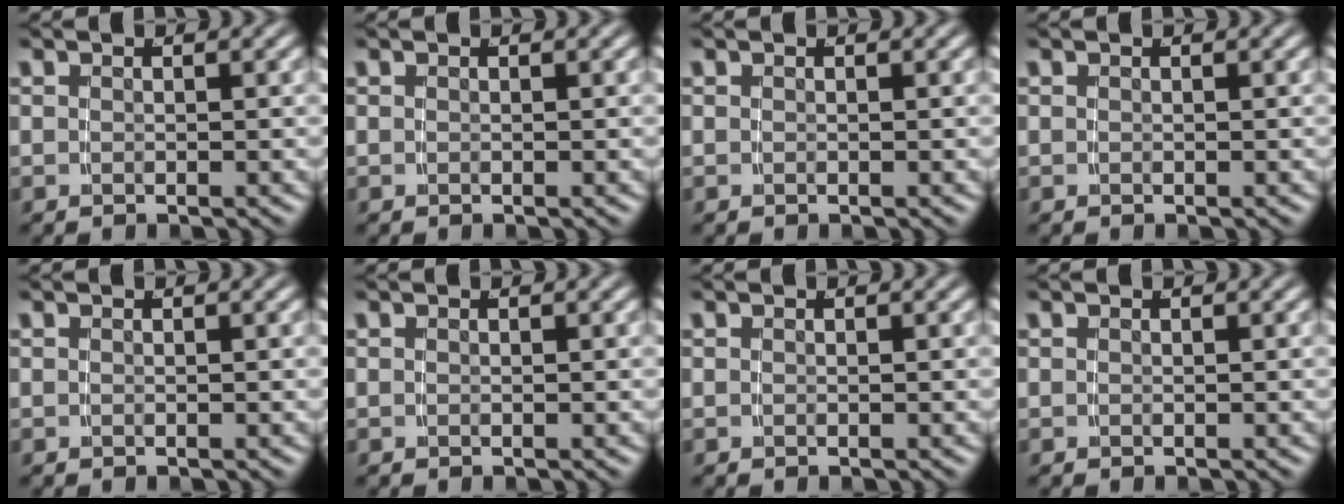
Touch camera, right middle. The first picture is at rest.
{"total": 0.0}
{"total": 0.0}
{"total": 0.0}
{"total": 0.0}
{"total": 0.0}
{"total": 0.0}
{"total": 0.0}